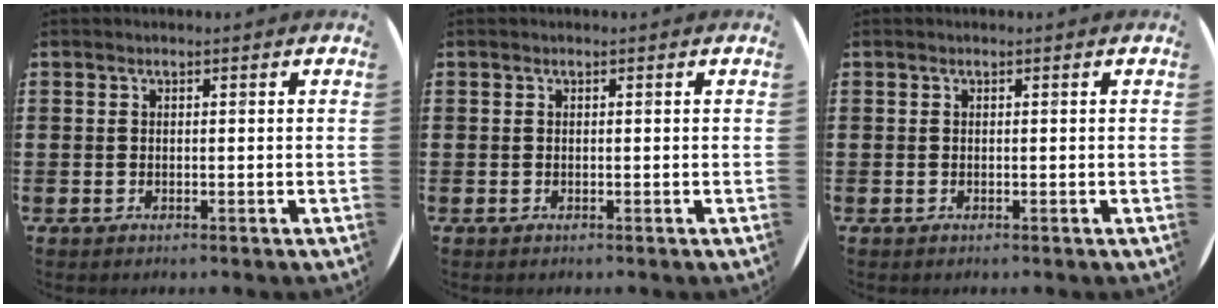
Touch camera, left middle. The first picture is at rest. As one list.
[{"total": 0.0}, {"total": 0.0}]